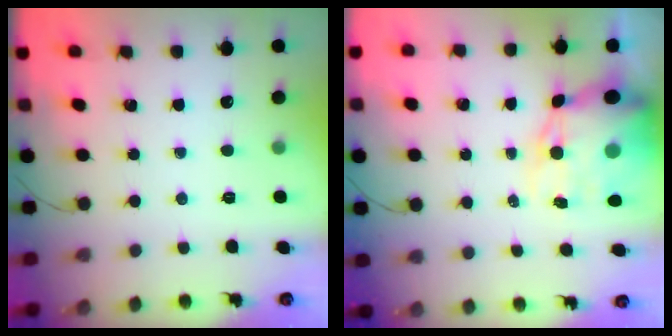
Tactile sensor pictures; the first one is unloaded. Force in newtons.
{"total": 16.4, "press": 15.9, "slide": 3.9}